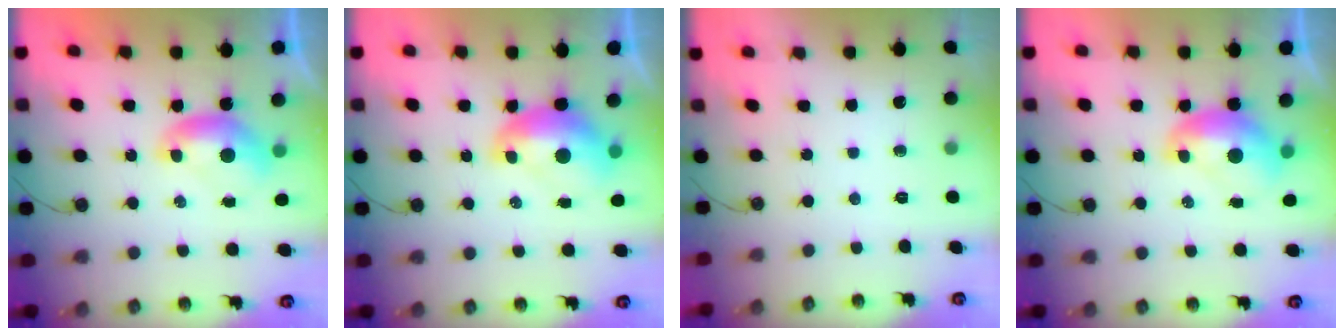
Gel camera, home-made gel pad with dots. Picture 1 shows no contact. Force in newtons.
{"total": 2.4, "press": 2.3, "slide": 0.7}
{"total": 0.0}
{"total": 2.1, "press": 2.1, "slide": 0.3}